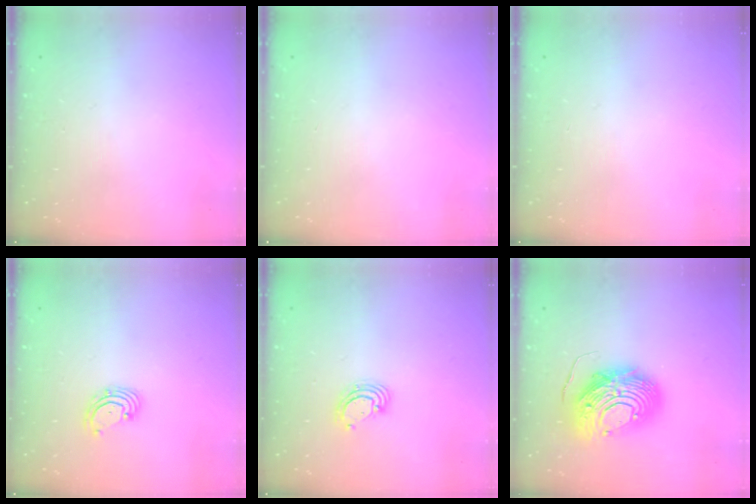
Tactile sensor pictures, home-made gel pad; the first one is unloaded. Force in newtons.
{"total": 0.0}
{"total": 0.0}
{"total": 2.7, "press": 2.7, "slide": 0.6}
{"total": 3.7, "press": 3.7, "slide": 0.3}
{"total": 15.2, "press": 15.1, "slide": 1.3}